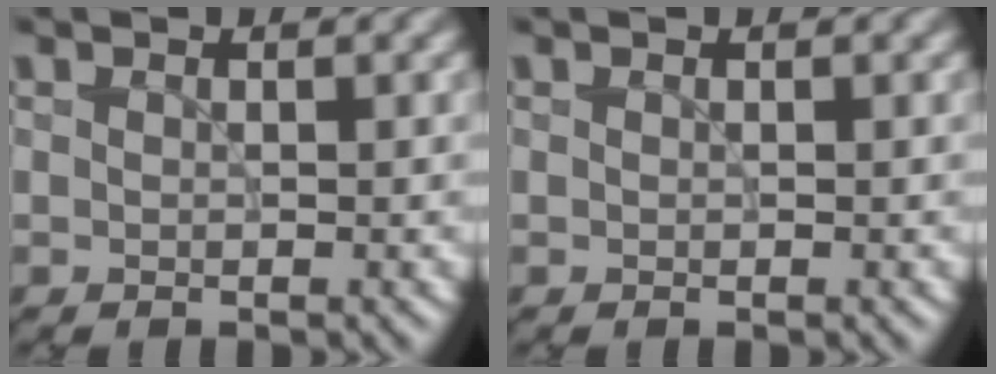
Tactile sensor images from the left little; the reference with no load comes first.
{"total": 0.0}